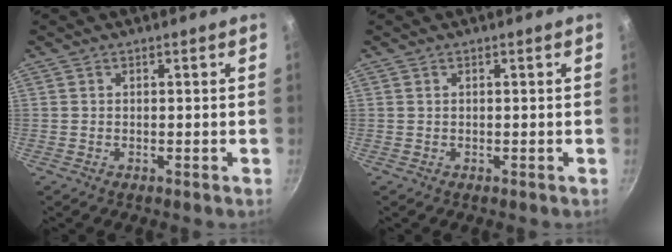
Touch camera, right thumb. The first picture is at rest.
{"total": 0.0}